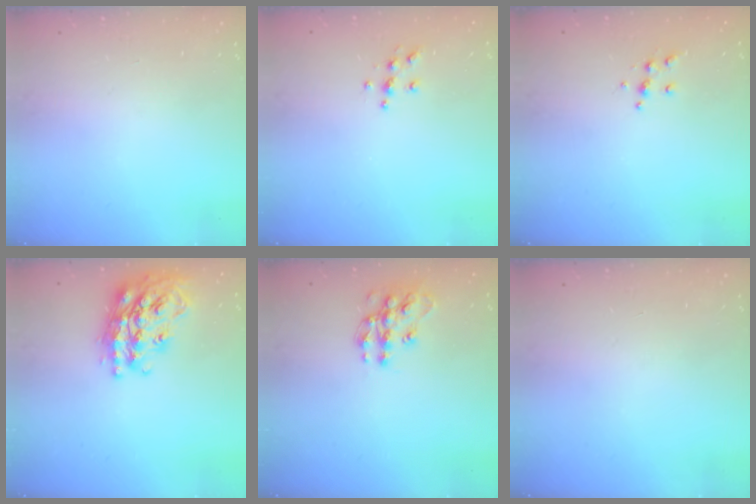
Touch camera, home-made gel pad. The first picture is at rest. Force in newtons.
{"total": 5.5, "press": 5.5, "slide": 0.4}
{"total": 4.7, "press": 4.6, "slide": 0.5}
{"total": 23.5, "press": 23.4, "slide": 2.0}
{"total": 12.6, "press": 12.6, "slide": 0.8}
{"total": 0.0}